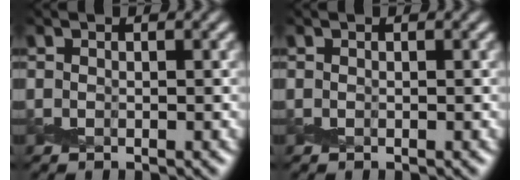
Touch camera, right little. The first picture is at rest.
{"total": 0.0}